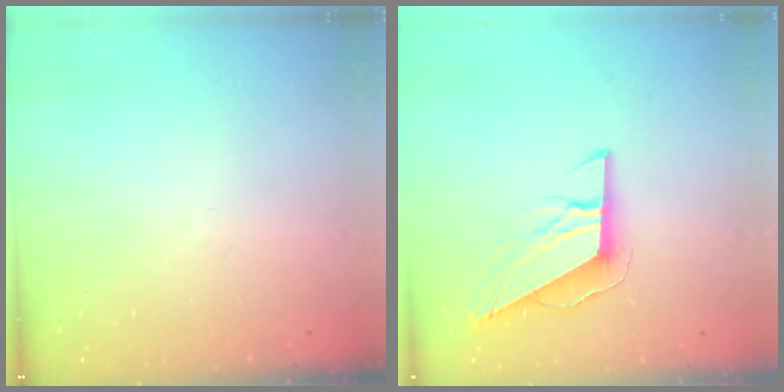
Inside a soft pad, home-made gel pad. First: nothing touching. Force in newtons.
{"total": 9.7, "press": 9.4, "slide": 2.3}